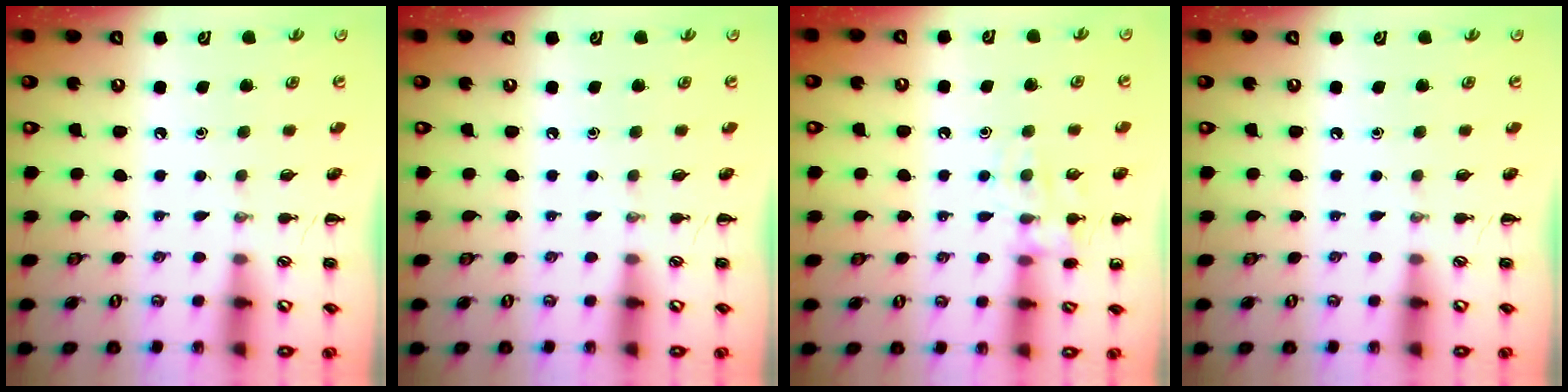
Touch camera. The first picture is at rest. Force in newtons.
{"total": 0.0}
{"total": 10.0, "press": 10.0, "slide": 0.9}
{"total": 0.0}